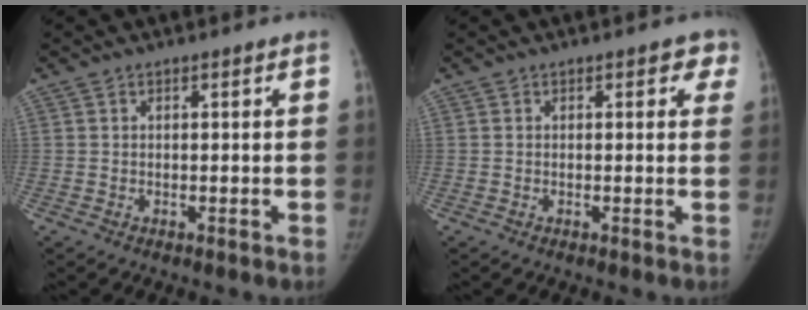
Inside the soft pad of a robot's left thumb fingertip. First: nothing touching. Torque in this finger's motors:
{"motor_torque": [0.19, 0.03, 0.33, -0.37, 0.09]}